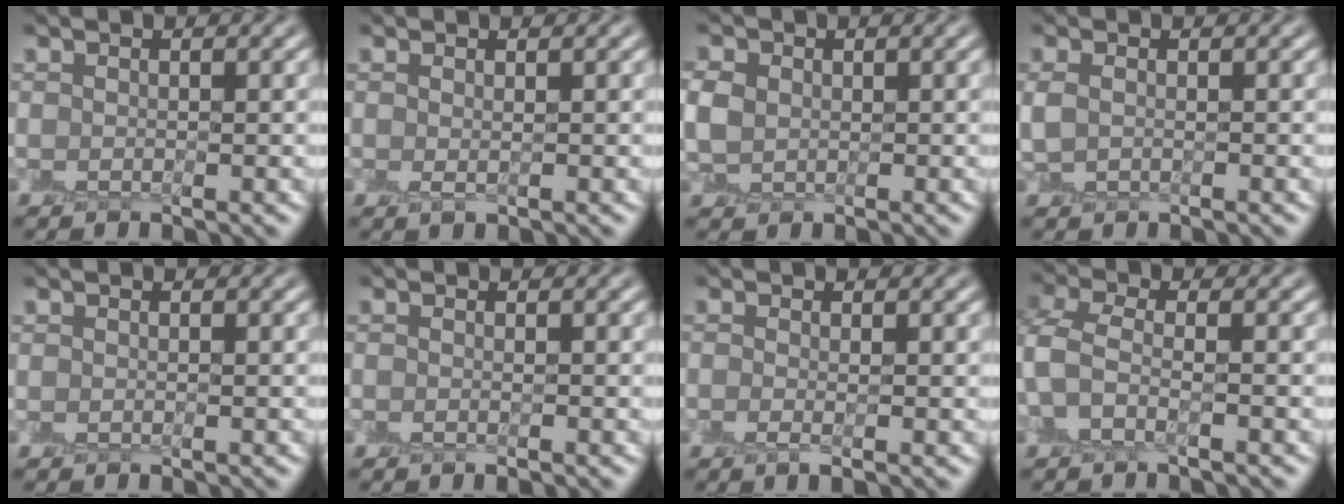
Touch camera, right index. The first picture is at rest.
{"total": 0.8, "force": [0.2, 0.2, 0.7], "torque": [-0.015, -0.004, 0.007]}
{"total": 2.7, "force": [0.3, 2.3, 1.3], "torque": [-0.032, 0.006, 0.004]}
{"total": 0.9, "force": [0.2, 0.6, 0.6], "torque": [-0.017, 0.002, 0.007]}
{"total": 0.0}
{"total": 0.6, "force": [-0.2, 0.1, 0.5], "torque": [-0.010, -0.001, -0.006]}
{"total": 1.4, "force": [-0.2, 0.4, 1.3], "torque": [-0.021, -0.003, -0.005]}
{"total": 2.1, "force": [-0.4, 1.0, 1.8], "torque": [-0.049, 0.008, -0.014]}